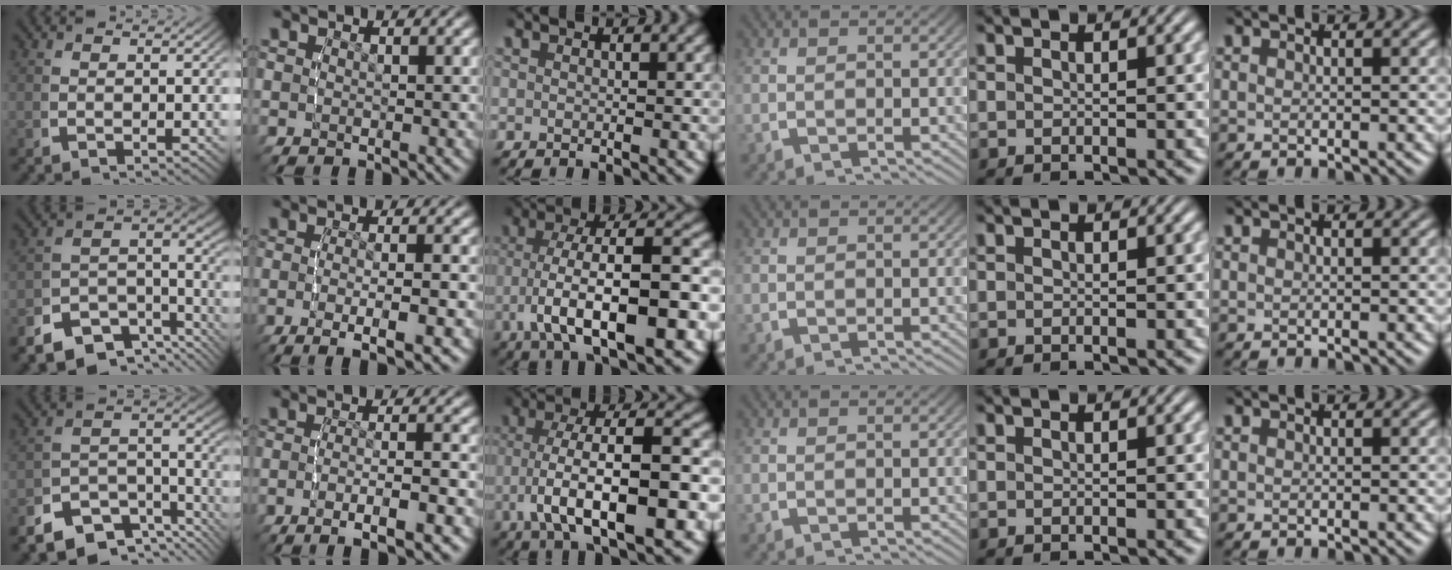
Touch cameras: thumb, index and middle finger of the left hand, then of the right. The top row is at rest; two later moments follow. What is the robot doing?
{"motion": "lift_and_place", "object": "bandage"}